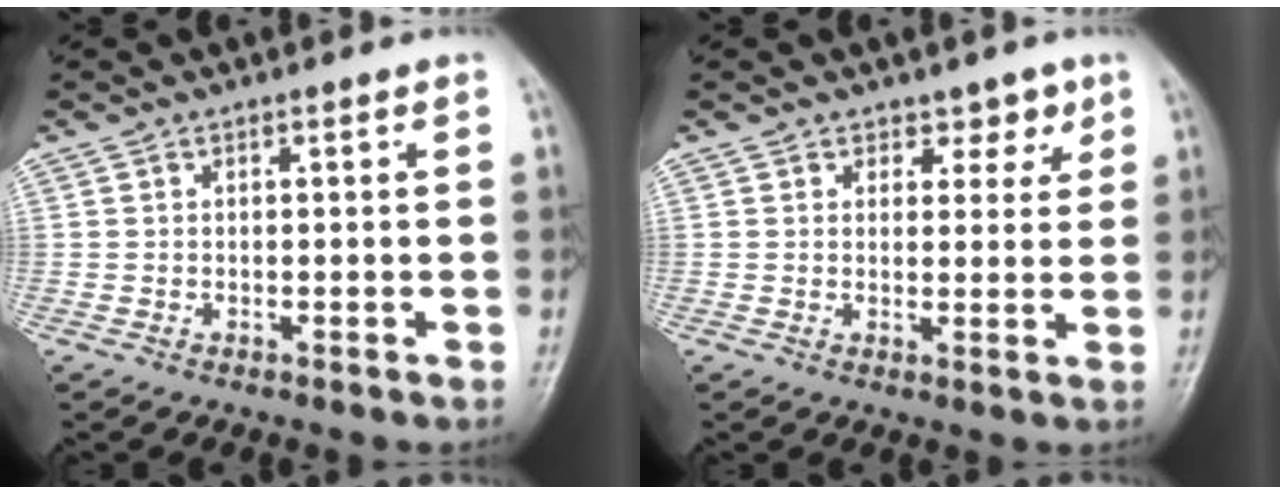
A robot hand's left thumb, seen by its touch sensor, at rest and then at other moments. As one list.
[{"total": 3.9, "force": [2.5, 2.6, 1.4], "torque": [0.014, -0.013, 0.034]}]